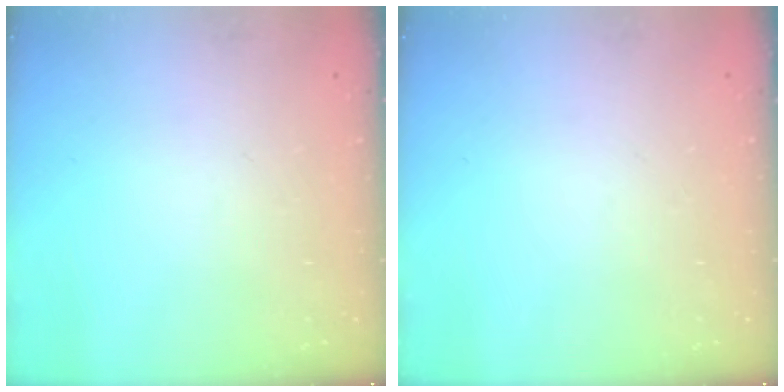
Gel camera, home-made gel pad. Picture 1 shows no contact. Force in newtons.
{"total": 0.0}